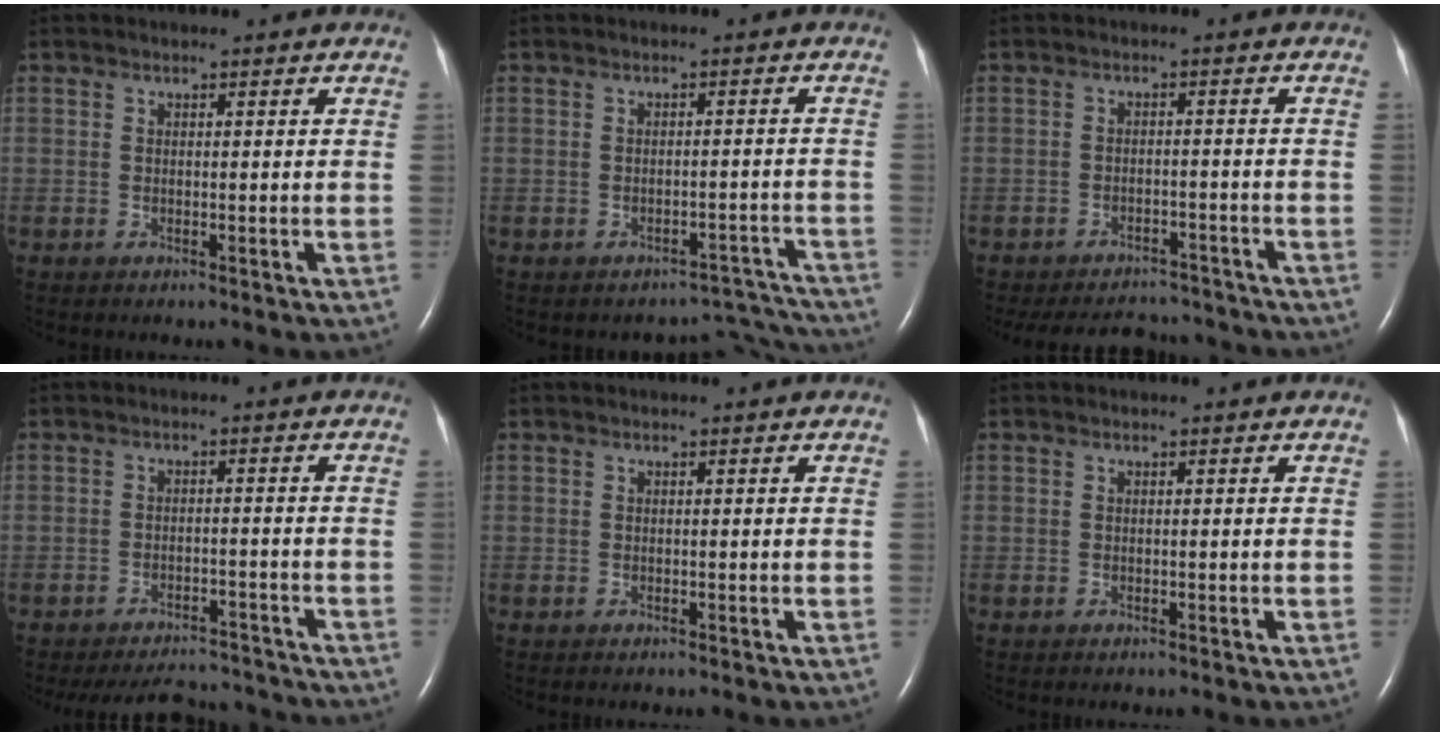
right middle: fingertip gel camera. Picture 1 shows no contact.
{"total": 5.7, "force": [-5.4, 1.4, -1.3], "torque": [0.032, 0.040, -0.054]}
{"total": 12.2, "force": [-11.2, 3.8, 2.6], "torque": [-0.052, 0.009, -0.143]}
{"total": 9.0, "force": [-8.6, 2.2, 1.4], "torque": [-0.020, 0.003, -0.113]}
{"total": 0.0}
{"total": 0.0}